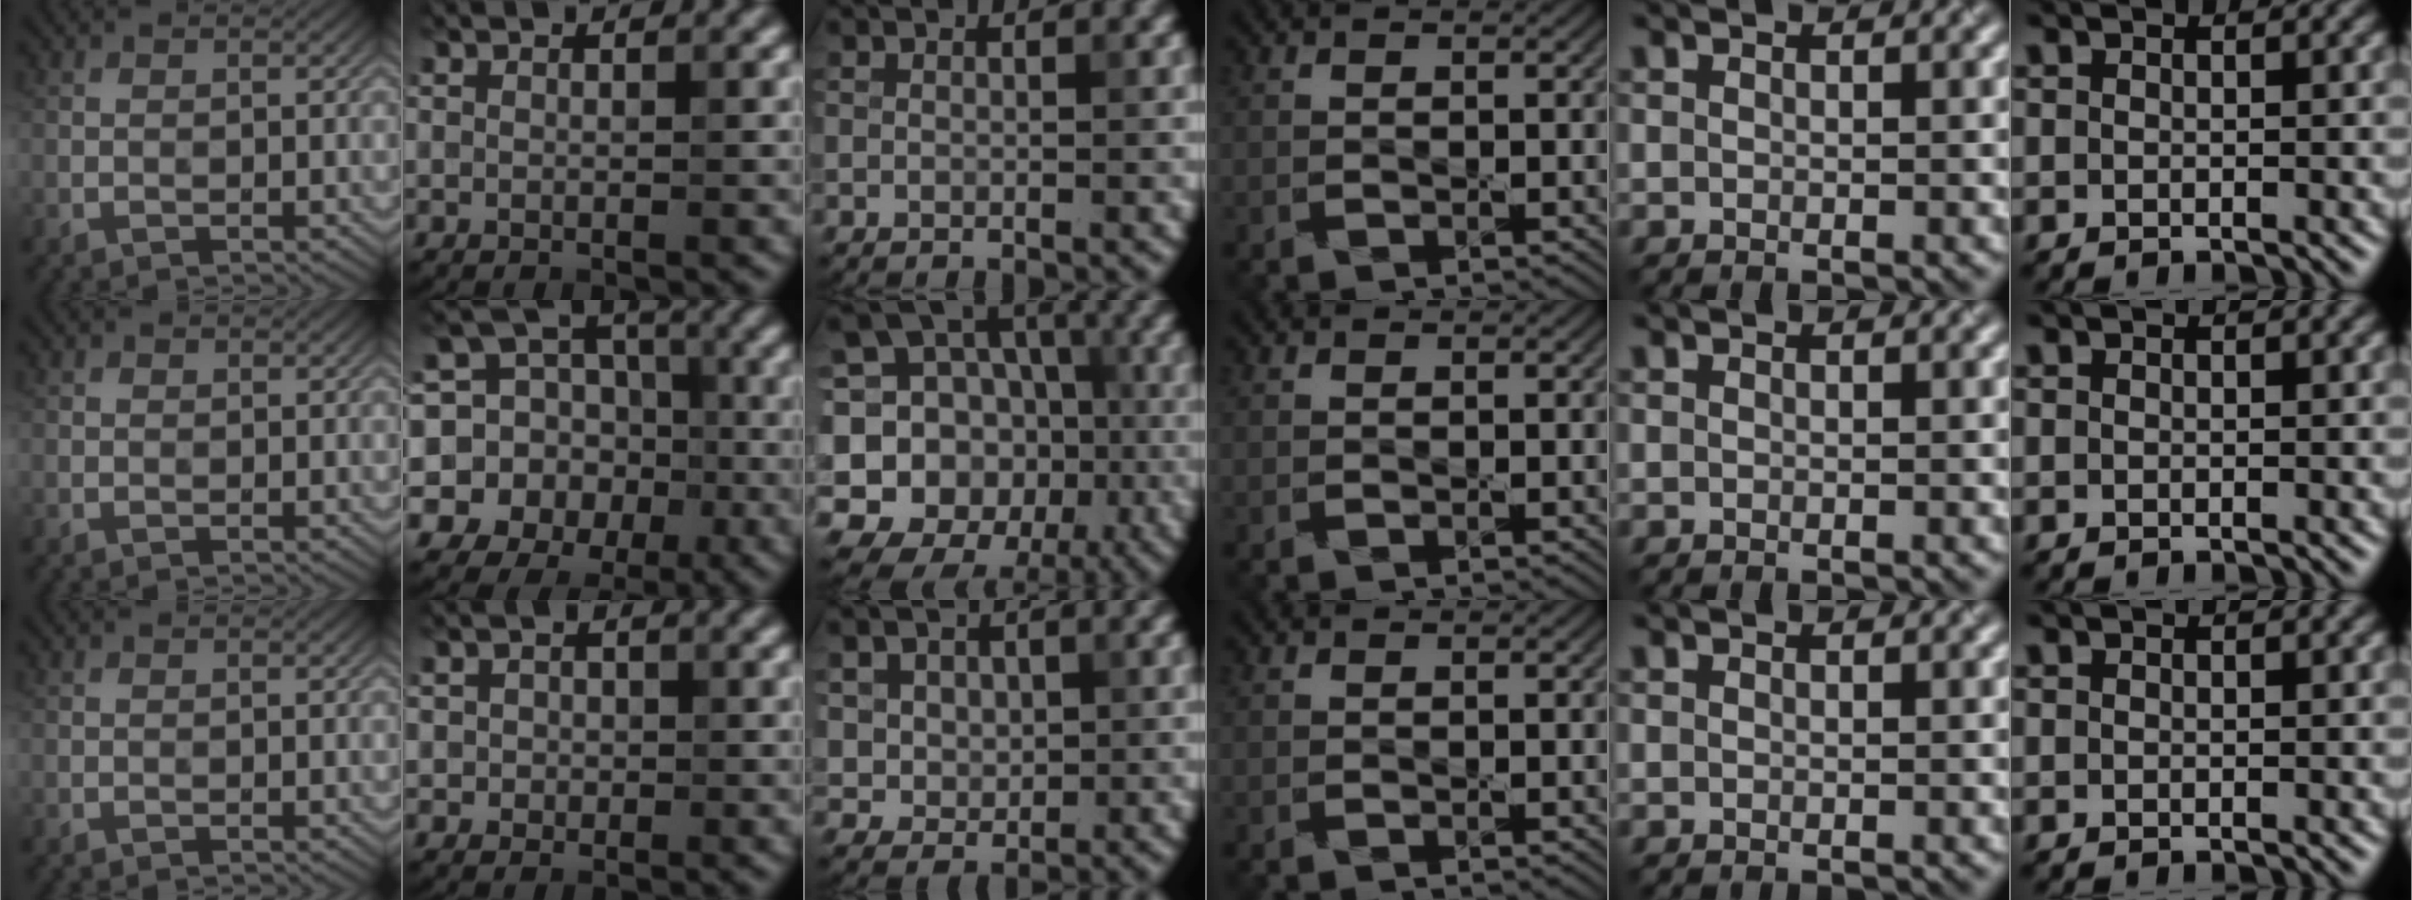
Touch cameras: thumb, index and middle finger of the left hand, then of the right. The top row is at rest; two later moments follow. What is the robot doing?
{"motion": "press", "object": "memory foam"}